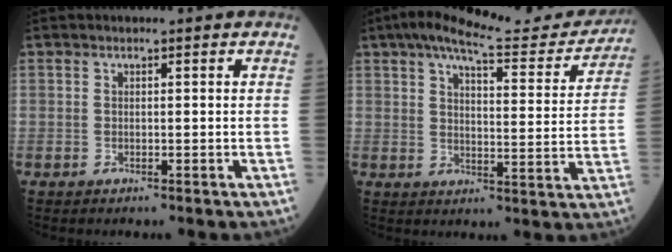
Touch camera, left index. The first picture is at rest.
{"total": 16.5, "force": [14.9, 2.8, 6.6], "torque": [-0.094, 0.000, 0.191]}